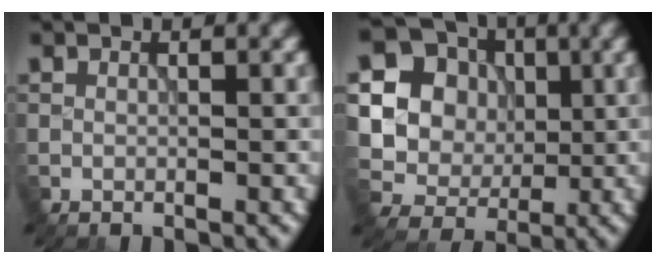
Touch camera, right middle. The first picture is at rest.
{"total": 12.7, "force": [2.5, 11.7, 4.2], "torque": [-0.139, 0.028, 0.042]}